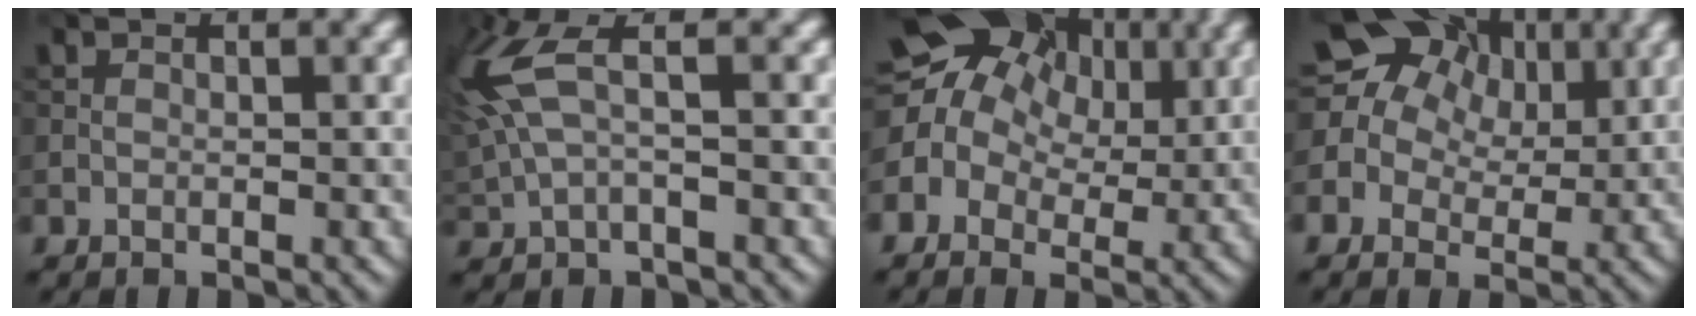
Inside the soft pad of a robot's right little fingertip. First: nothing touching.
{"total": 5.5, "force": [1.4, 1.7, 5.1], "torque": [-0.144, 0.007, 0.027]}
{"total": 14.2, "force": [3.9, 11.7, 7.1], "torque": [-0.148, 0.046, 0.038]}
{"total": 14.6, "force": [5.6, 11.7, 6.7], "torque": [-0.149, 0.044, 0.084]}